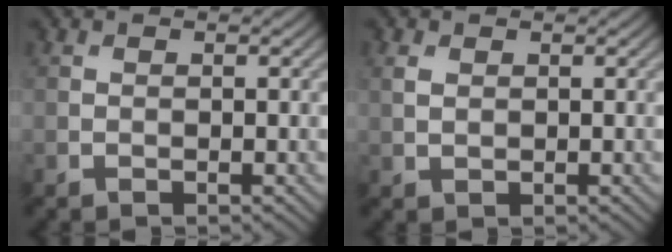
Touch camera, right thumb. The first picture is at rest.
{"total": 1.5, "force": [0.6, 1.0, 1.0], "torque": [-0.028, 0.000, 0.013]}